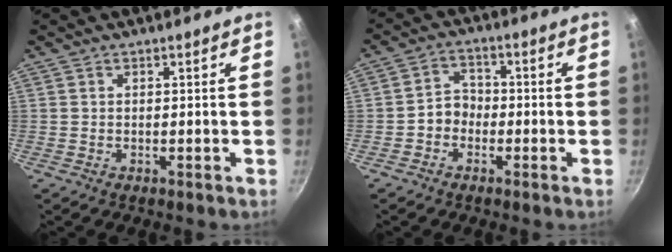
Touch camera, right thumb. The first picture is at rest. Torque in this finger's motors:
{"motor_torque": [0.27, 0.08, 0.62, -0.35, -0.01]}